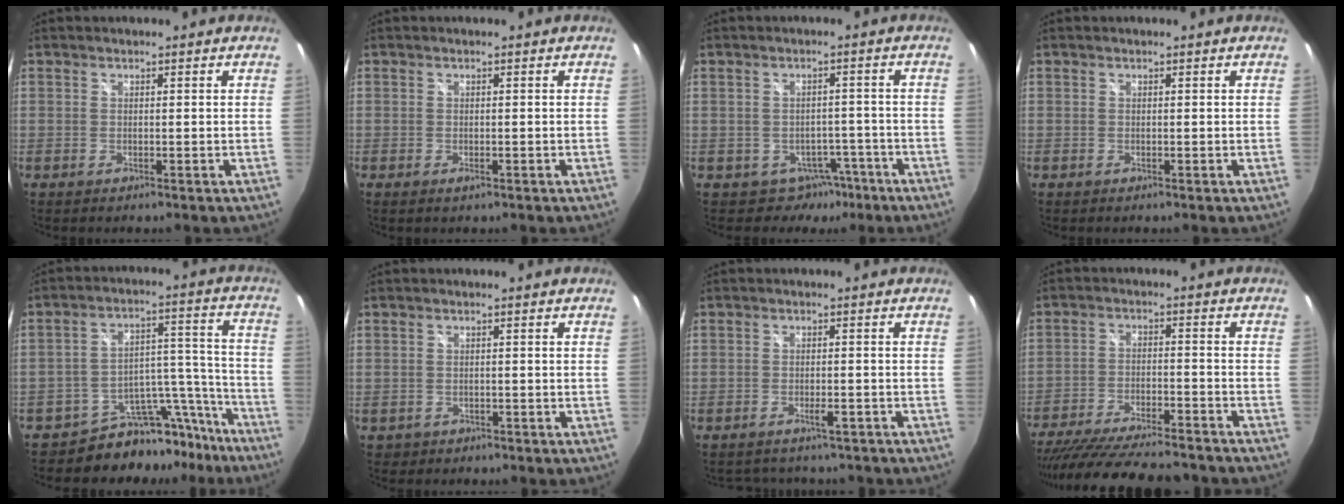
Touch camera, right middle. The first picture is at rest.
{"total": 0.9, "force": [-0.5, 0.5, 0.6], "torque": [-0.009, -0.003, -0.009]}
{"total": 5.4, "force": [-3.6, 4.1, 0.0], "torque": [0.003, 0.032, -0.039]}
{"total": 0.0}
{"total": 13.2, "force": [-11.8, 5.6, 2.0], "torque": [-0.011, 0.071, -0.173]}
{"total": 2.0, "force": [-0.9, 1.7, 0.5], "torque": [-0.016, -0.003, -0.011]}
{"total": 6.0, "force": [-5.0, 2.6, 2.2], "torque": [-0.040, -0.003, -0.062]}
{"total": 23.1, "force": [-19.9, 4.7, 10.8], "torque": [-0.207, -0.044, -0.297]}